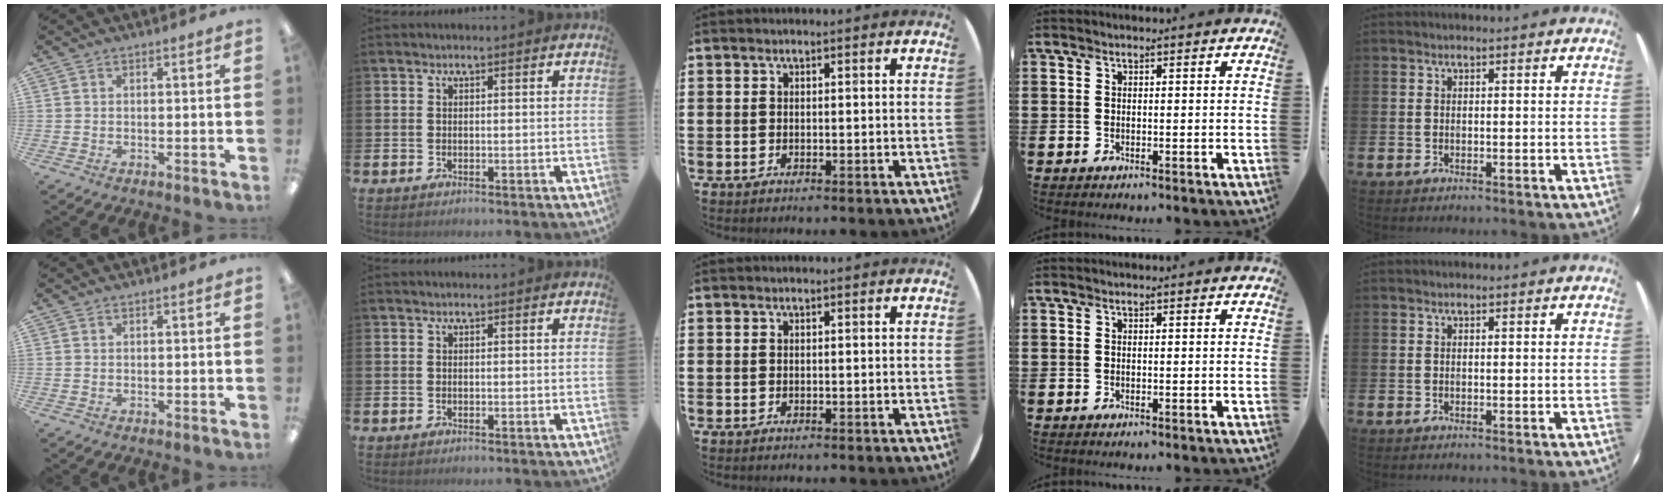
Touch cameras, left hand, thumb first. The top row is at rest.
{}